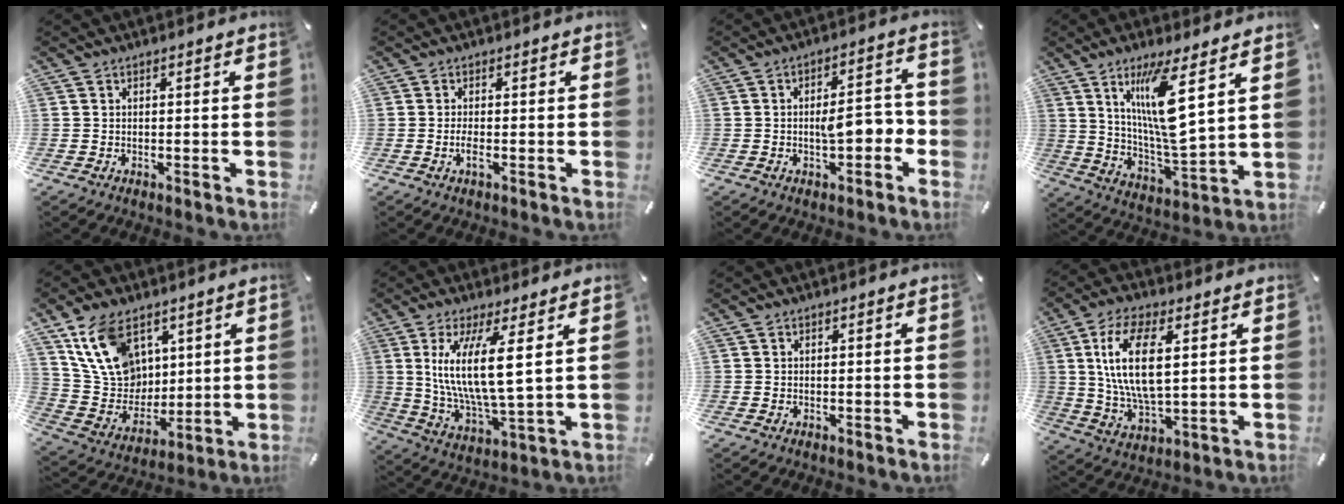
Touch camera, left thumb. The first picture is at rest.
{"total": 2.3, "force": [-0.7, 0.6, 2.1], "torque": [-0.052, -0.005, -0.016]}
{"total": 6.9, "force": [-1.6, 3.1, 5.9], "torque": [-0.085, 0.012, -0.031]}
{"total": 15.5, "force": [7.3, 3.1, 13.4], "torque": [-0.272, -0.039, 0.112]}
{"total": 16.4, "force": [8.4, 11.7, 7.8], "torque": [-0.181, -0.027, 0.165]}
{"total": 14.0, "force": [4.3, 3.5, 12.8], "torque": [-0.265, -0.017, 0.065]}
{"total": 0.0}
{"total": 14.4, "force": [4.1, 6.6, 12.1], "torque": [-0.265, -0.005, 0.067]}